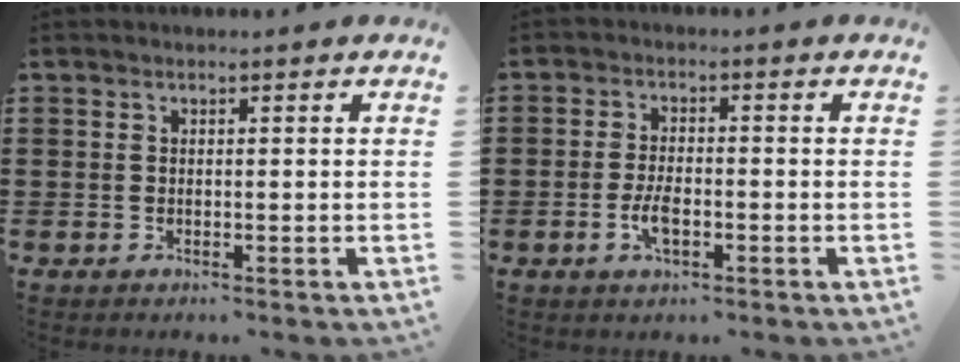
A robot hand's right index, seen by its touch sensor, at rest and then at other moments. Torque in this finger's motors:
{"motor_torque": [1.37, 0.77, 0.07, 0.02]}